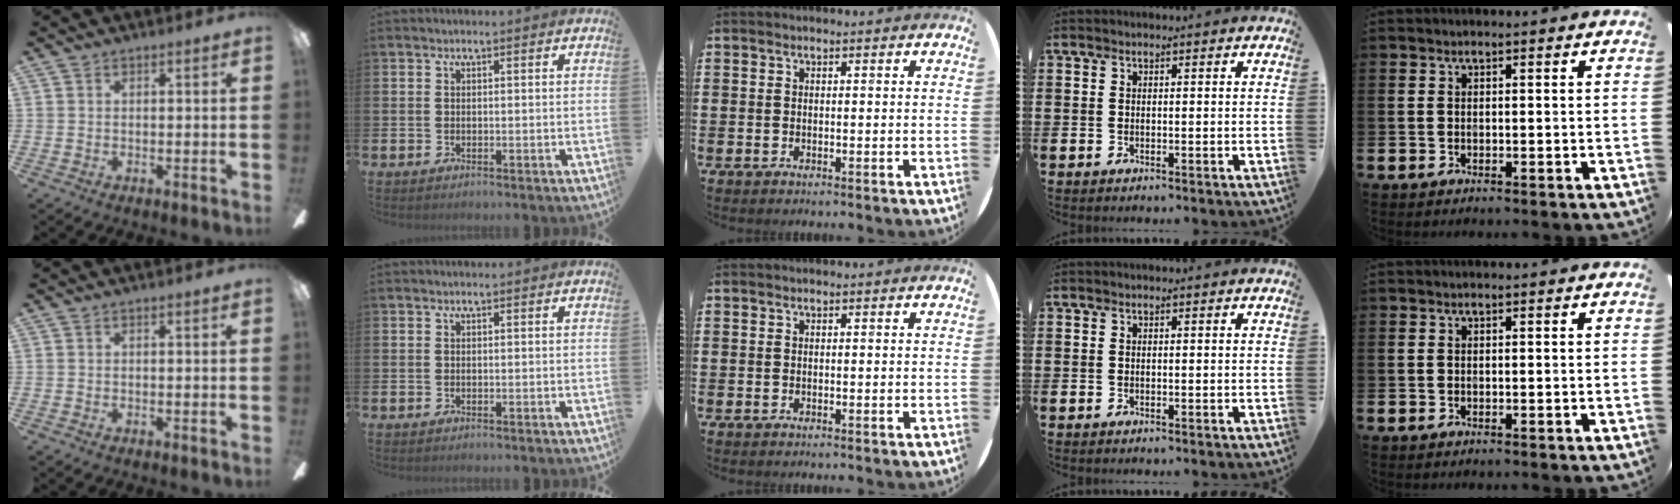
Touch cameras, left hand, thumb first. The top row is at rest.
{}